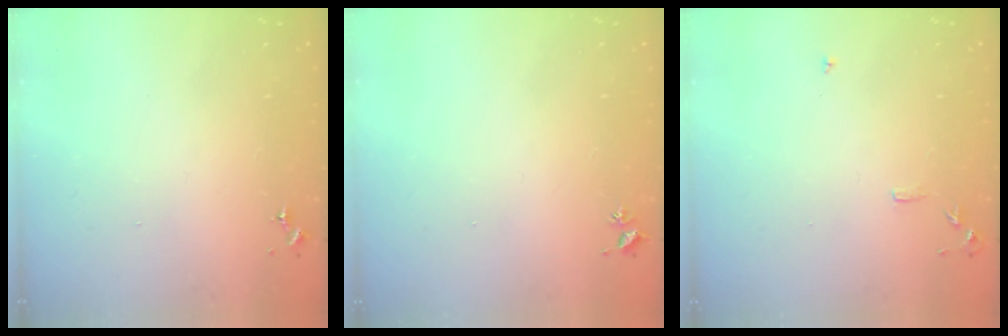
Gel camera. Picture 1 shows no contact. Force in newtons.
{"total": 2.6, "press": 2.6, "slide": 0.3}
{"total": 6.5, "press": 6.5, "slide": 0.8}